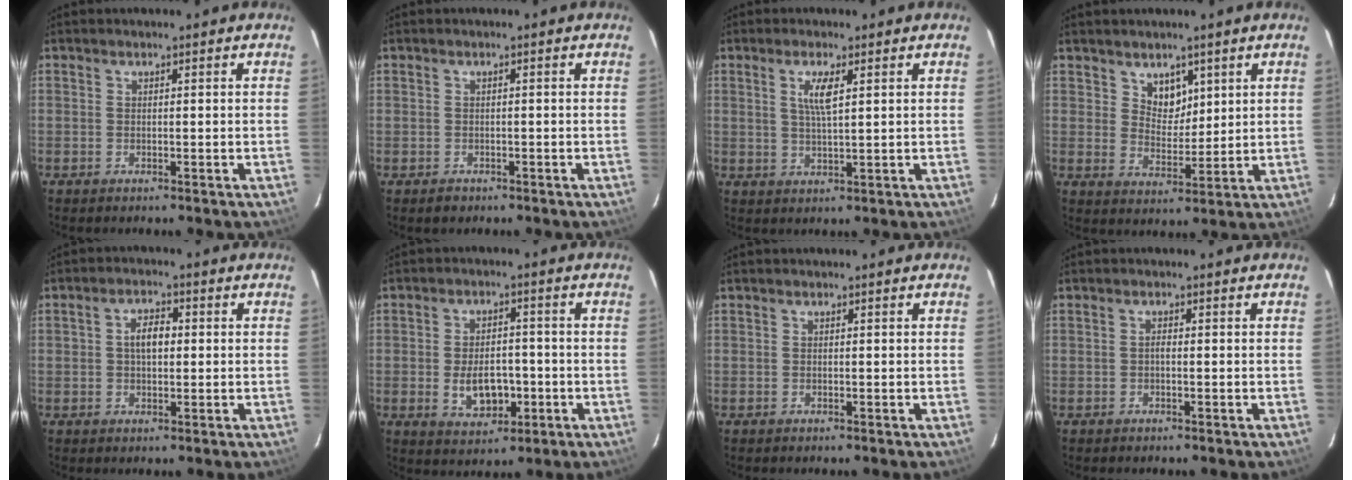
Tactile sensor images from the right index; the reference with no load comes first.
{"total": 1.8, "force": [-0.9, 1.5, 0.2], "torque": [-0.004, 0.004, -0.010]}
{"total": 4.1, "force": [1.5, 0.7, 3.7], "torque": [-0.073, -0.001, 0.029]}
{"total": 5.1, "force": [3.1, 3.6, 1.9], "torque": [-0.024, 0.000, 0.059]}
{"total": 4.3, "force": [0.4, 2.5, 3.5], "torque": [-0.060, 0.012, 0.008]}
{"total": 8.0, "force": [-2.0, 5.0, 5.9], "torque": [-0.111, -0.001, -0.021]}
{"total": 0.0}
{"total": 0.7, "force": [-0.2, 0.3, 0.6], "torque": [-0.011, 0.005, -0.005]}